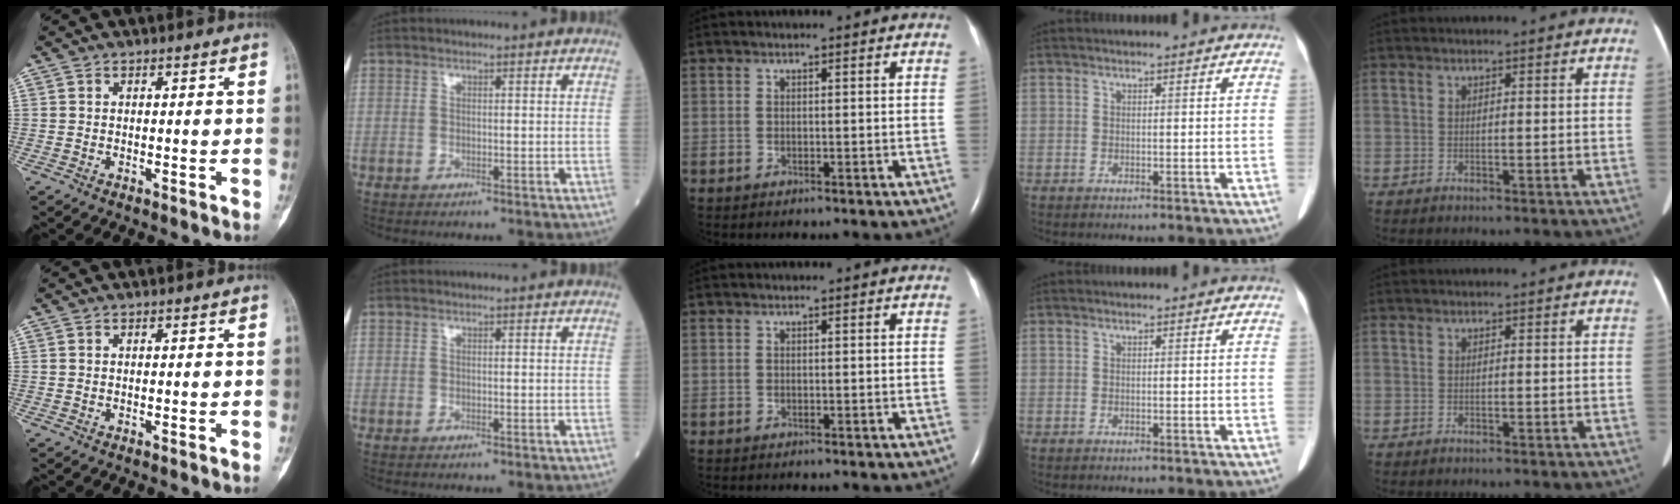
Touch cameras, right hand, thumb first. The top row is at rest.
{}